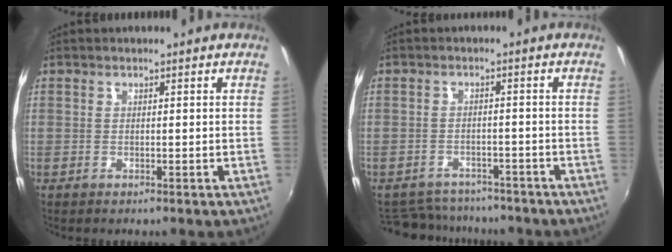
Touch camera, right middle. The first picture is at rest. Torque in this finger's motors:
{"motor_torque": [-0.19, -0.10, -0.05, -0.01]}